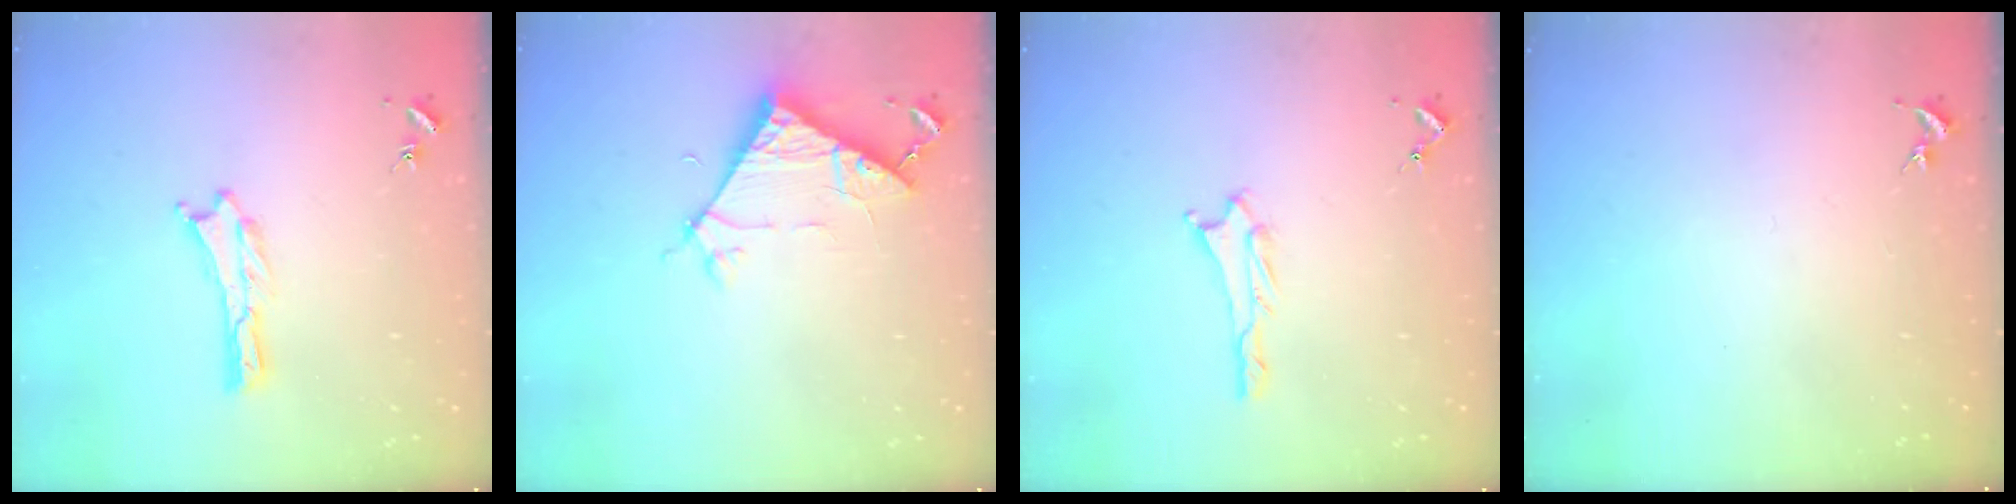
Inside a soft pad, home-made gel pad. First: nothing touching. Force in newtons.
{"total": 6.7, "press": 6.7, "slide": 0.3}
{"total": 0.8, "press": 0.8, "slide": 0.1}
{"total": 0.0}